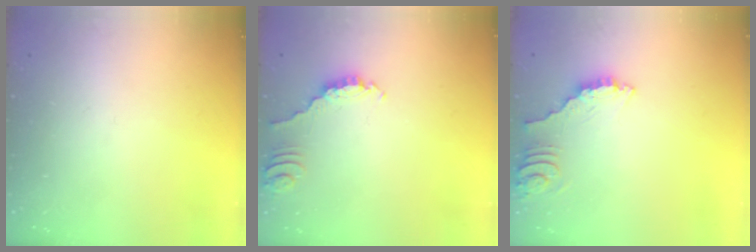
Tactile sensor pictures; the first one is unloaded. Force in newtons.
{"total": 2.3, "press": 2.3, "slide": 0.2}
{"total": 3.4, "press": 3.4, "slide": 0.1}